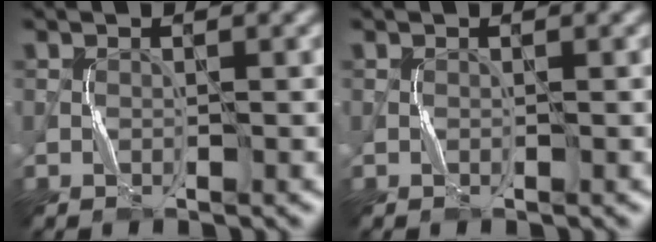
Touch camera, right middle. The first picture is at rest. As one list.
[{"total": 0.0}]